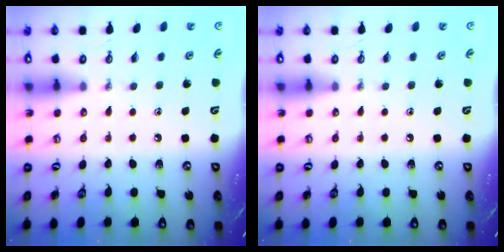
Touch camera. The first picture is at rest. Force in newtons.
{"total": 0.0}